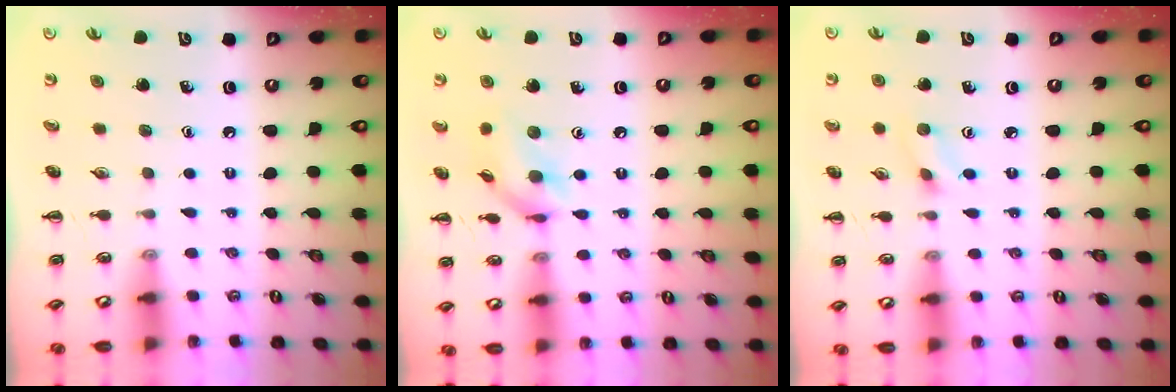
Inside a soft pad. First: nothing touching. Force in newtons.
{"total": 10.7, "press": 10.7, "slide": 1.2}
{"total": 2.7, "press": 2.5, "slide": 1.0}